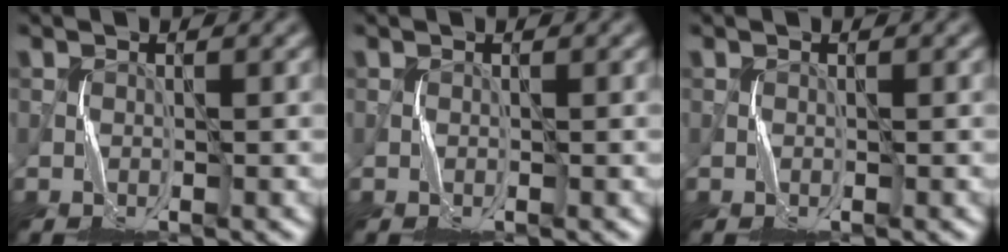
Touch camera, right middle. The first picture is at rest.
{"total": 0.0}
{"total": 0.0}